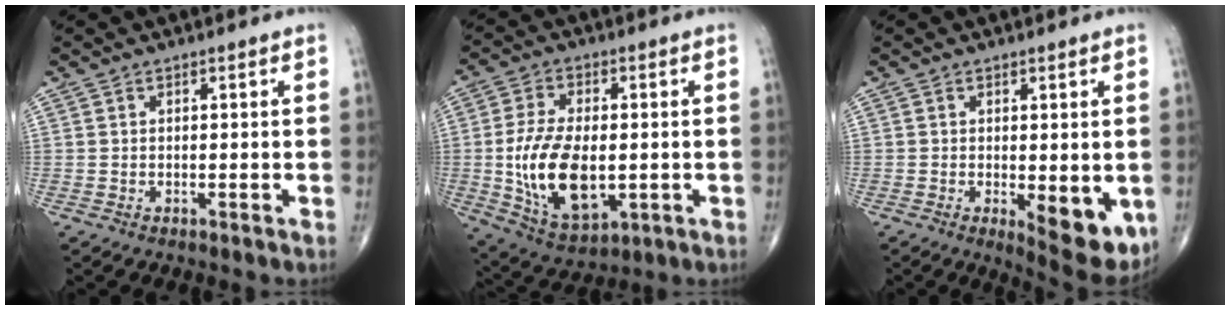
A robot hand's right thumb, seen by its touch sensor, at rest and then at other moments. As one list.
[{"total": 15.9, "force": [-1.5, 8.6, 13.3], "torque": [-0.243, -0.008, -0.013]}, {"total": 9.5, "force": [-2.0, 3.7, 8.5], "torque": [-0.101, -0.022, -0.018]}]